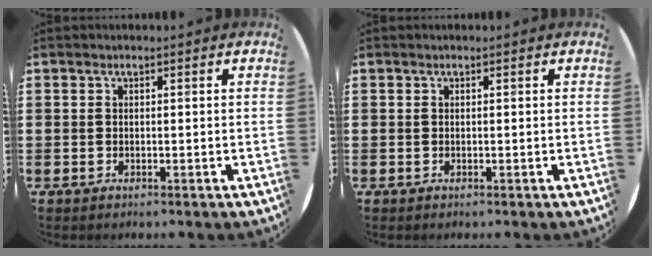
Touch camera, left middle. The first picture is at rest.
{"total": 0.0}